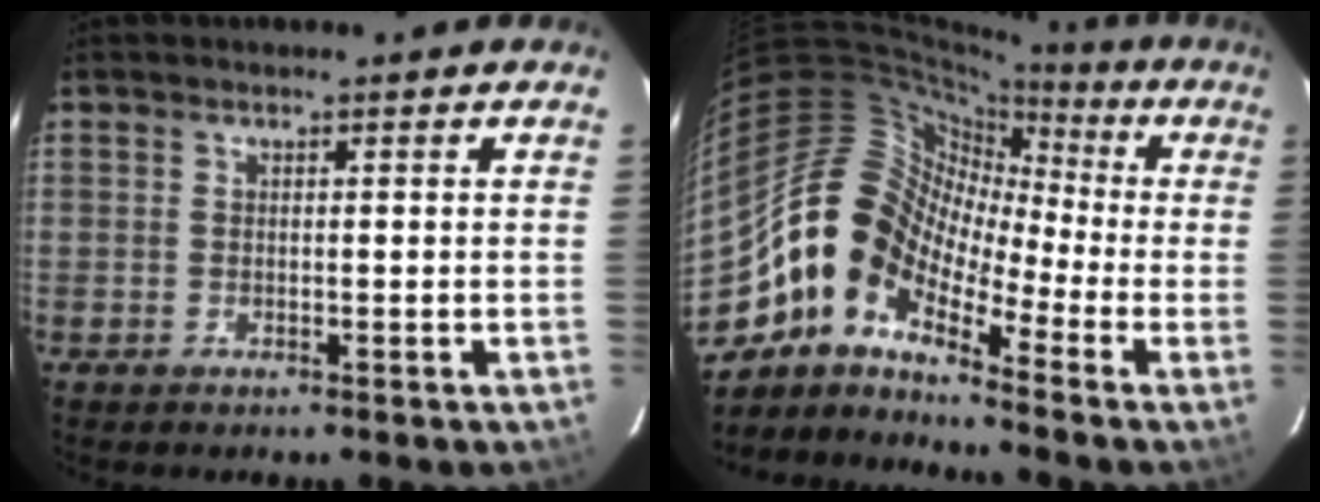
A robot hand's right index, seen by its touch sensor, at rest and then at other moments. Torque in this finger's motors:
{"motor_torque": [0.62, -0.41, 0.29, -0.03]}